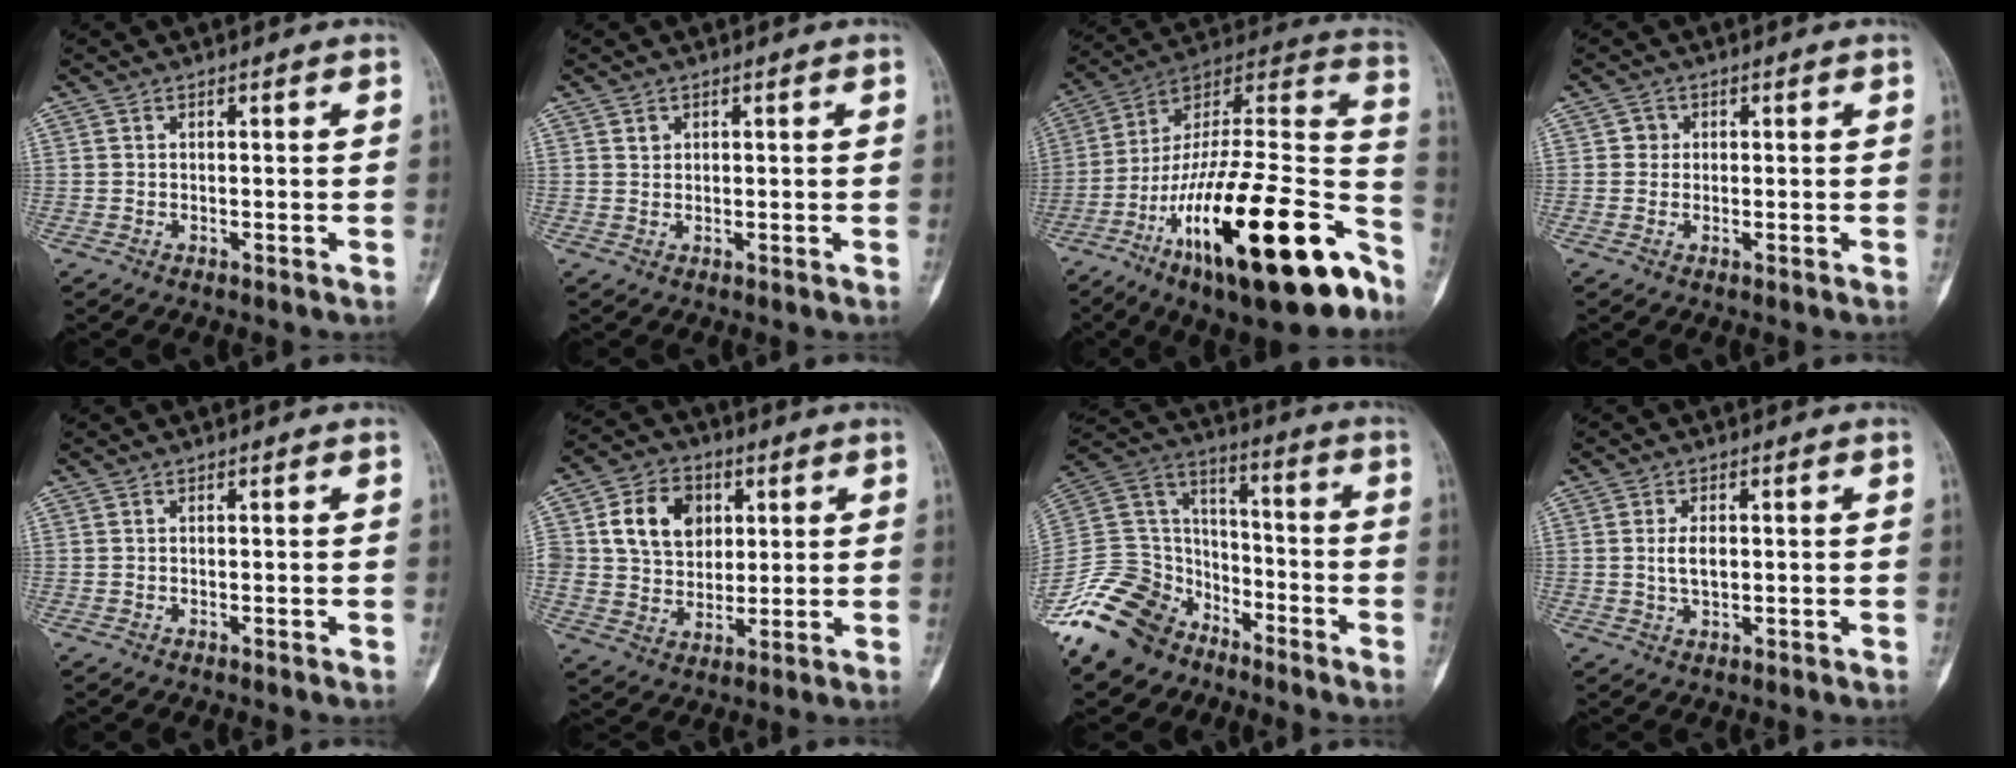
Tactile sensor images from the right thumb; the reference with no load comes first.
{"total": 1.0, "force": [0.5, 0.8, 0.3], "torque": [0.003, -0.002, 0.010]}
{"total": 33.7, "force": [-16.5, 10.5, 27.4], "torque": [-0.381, 0.073, -0.265]}
{"total": 1.6, "force": [0.2, 1.5, 0.3], "torque": [0.005, 0.003, 0.000]}
{"total": 0.0}
{"total": 13.0, "force": [3.4, 10.1, 7.3], "torque": [-0.091, -0.004, 0.061]}
{"total": 17.9, "force": [-12.5, 11.2, 6.2], "torque": [-0.108, 0.088, -0.239]}
{"total": 3.7, "force": [0.3, 2.1, 3.0], "torque": [-0.056, -0.002, 0.009]}